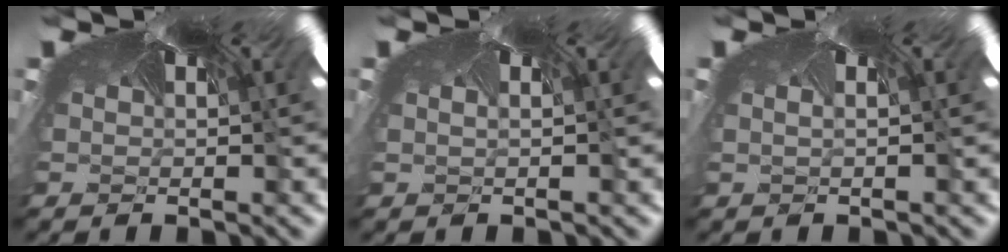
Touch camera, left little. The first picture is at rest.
{"total": 1.4, "force": [-1.3, -0.1, 0.3], "torque": [-0.010, -0.016, -0.009]}
{"total": 1.7, "force": [-1.7, 0.0, 0.4], "torque": [-0.015, -0.021, -0.012]}